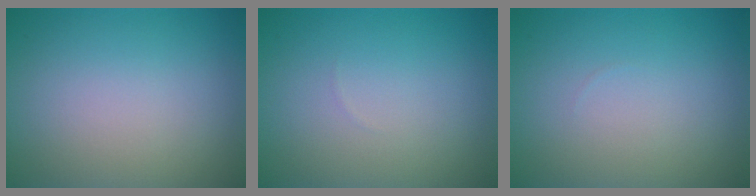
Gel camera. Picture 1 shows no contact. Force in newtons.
{"total": 0.0}
{"total": 0.0}